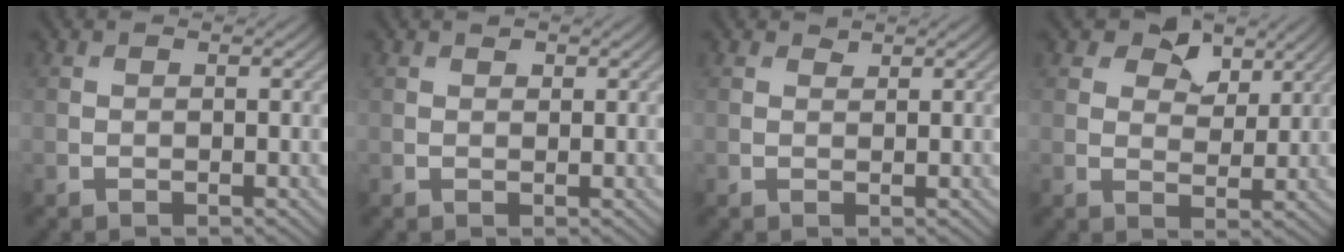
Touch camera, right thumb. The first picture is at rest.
{"total": 0.9, "force": [0.6, 0.5, 0.4], "torque": [-0.007, -0.001, 0.010]}
{"total": 0.8, "force": [0.7, 0.3, 0.1], "torque": [-0.002, -0.003, 0.015]}
{"total": 5.6, "force": [3.4, 3.4, 2.8], "torque": [-0.039, -0.006, 0.050]}